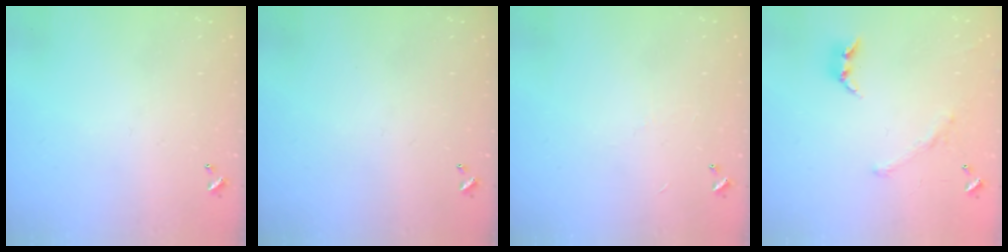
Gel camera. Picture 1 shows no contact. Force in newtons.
{"total": 0.0}
{"total": 4.2, "press": 4.2, "slide": 0.4}
{"total": 1.5, "press": 1.0, "slide": 1.2}